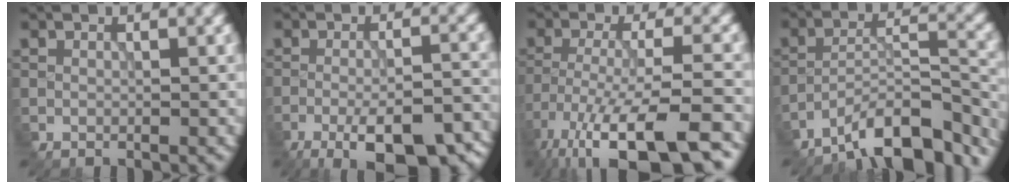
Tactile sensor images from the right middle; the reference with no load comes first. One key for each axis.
{"total": 9.8, "fx": -6.0, "fy": 3.2, "fz": 7.1, "tx": -0.114, "ty": -0.009, "tz": -0.083}
{"total": 13.0, "fx": -9.0, "fy": 3.4, "fz": 8.7, "tx": -0.175, "ty": -0.024, "tz": -0.142}
{"total": 9.8, "fx": -7.9, "fy": 2.7, "fz": 5.1, "tx": -0.069, "ty": 0.007, "tz": -0.141}